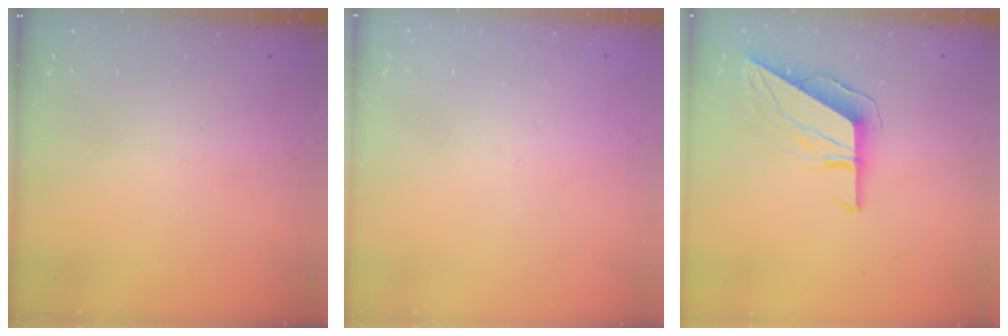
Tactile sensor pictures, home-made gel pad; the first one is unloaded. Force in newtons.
{"total": 2.6, "press": 2.6, "slide": 0.2}
{"total": 8.2, "press": 8.2, "slide": 0.3}